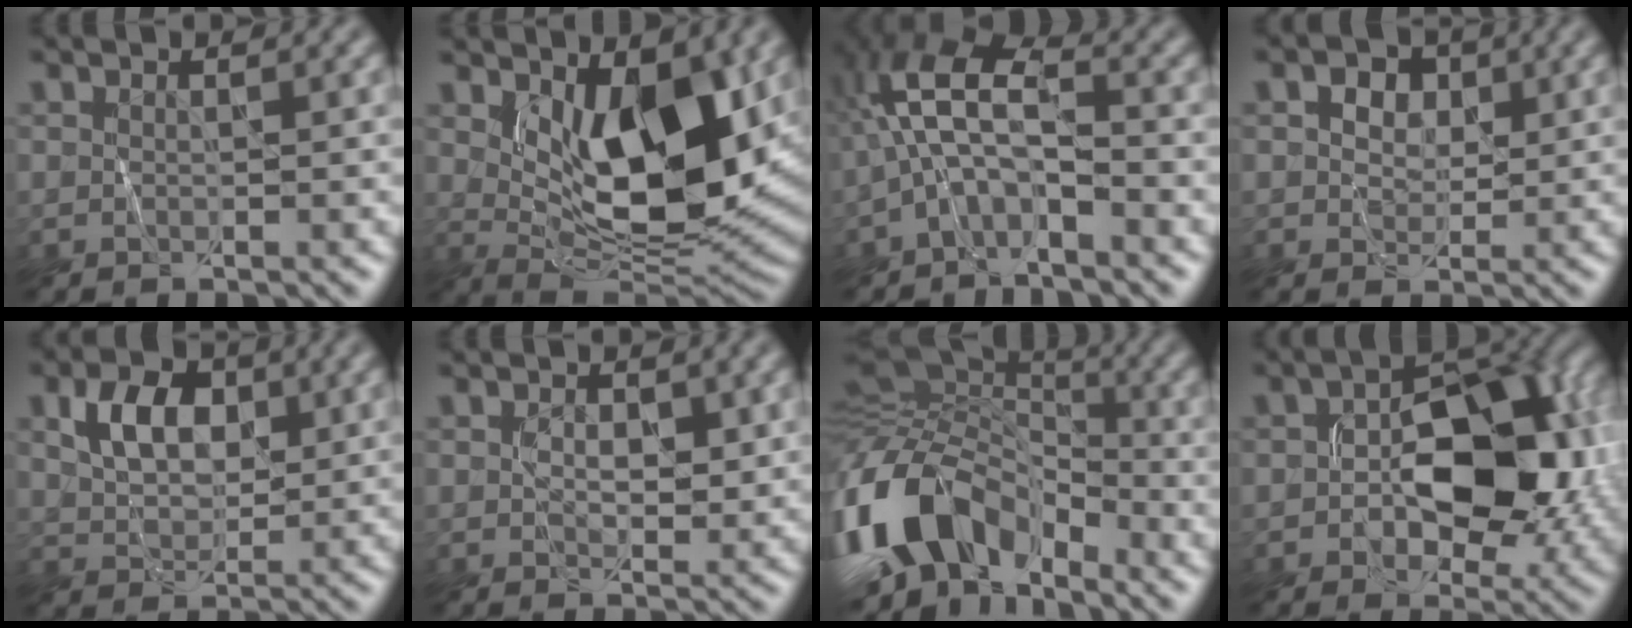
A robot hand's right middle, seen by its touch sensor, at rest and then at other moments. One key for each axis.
{"total": 10.0, "fx": 2.2, "fy": 4.8, "fz": 8.5, "tx": -0.127, "ty": -0.009, "tz": 0.048}
{"total": 5.3, "fx": -1.7, "fy": 2.1, "fz": 4.5, "tx": -0.092, "ty": 0.029, "tz": -0.040}
{"total": 3.3, "fx": 1.6, "fy": 2.4, "fz": 1.5, "tx": -0.021, "ty": 0.016, "tz": 0.010}
{"total": 4.3, "fx": 1.7, "fy": 2.9, "fz": 2.7, "tx": -0.052, "ty": 0.011, "tz": 0.031}
{"total": 1.9, "fx": 0.7, "fy": 1.3, "fz": 1.2, "tx": -0.018, "ty": -0.002, "tz": 0.018}
{"total": 12.8, "fx": -5.0, "fy": 8.3, "fz": 8.3, "tx": -0.162, "ty": 0.010, "tz": -0.106}
{"total": 9.8, "fx": -0.6, "fy": 5.8, "fz": 7.9, "tx": -0.105, "ty": 0.021, "tz": -0.010}